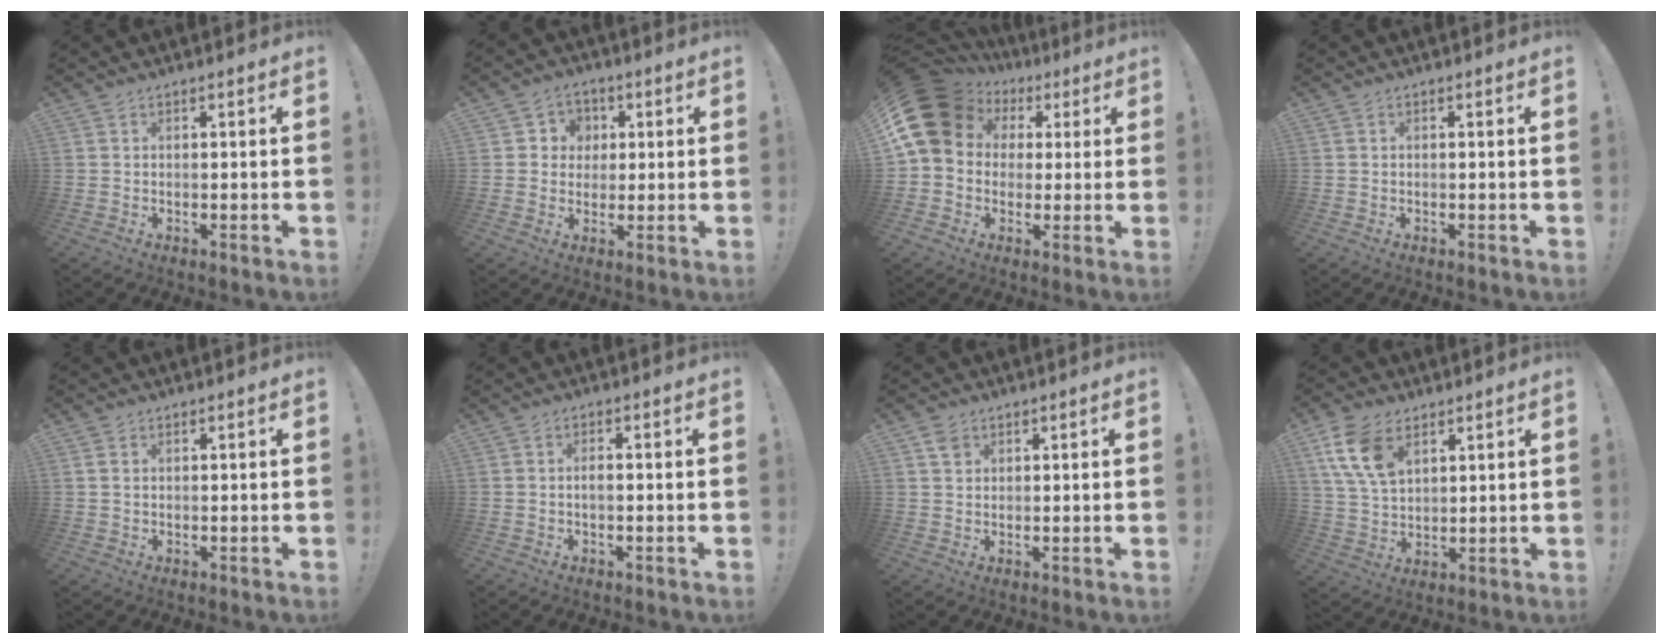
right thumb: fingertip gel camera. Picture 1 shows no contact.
{"total": 6.2, "force": [0.2, 6.1, 1.2], "torque": [-0.018, 0.006, 0.006]}
{"total": 16.7, "force": [5.4, 13.3, 8.6], "torque": [-0.158, -0.020, 0.109]}
{"total": 0.0}
{"total": 1.1, "force": [0.5, 0.8, 0.5], "torque": [-0.011, 0.002, 0.010]}
{"total": 1.8, "force": [-0.5, 0.7, 1.6], "torque": [-0.028, 0.003, -0.010]}
{"total": 2.7, "force": [1.6, 2.1, 0.9], "torque": [-0.004, -0.005, 0.028]}
{"total": 12.3, "force": [6.2, 7.5, 7.6], "torque": [-0.153, -0.014, 0.120]}